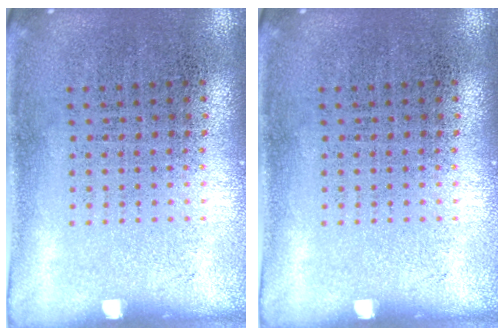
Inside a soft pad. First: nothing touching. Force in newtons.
{"total": 0.0}